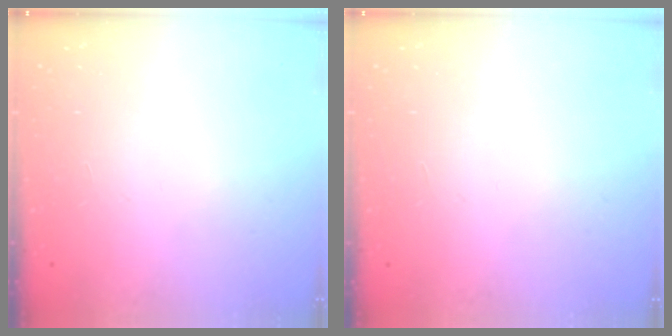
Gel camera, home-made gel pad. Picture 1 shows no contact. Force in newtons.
{"total": 0.0}